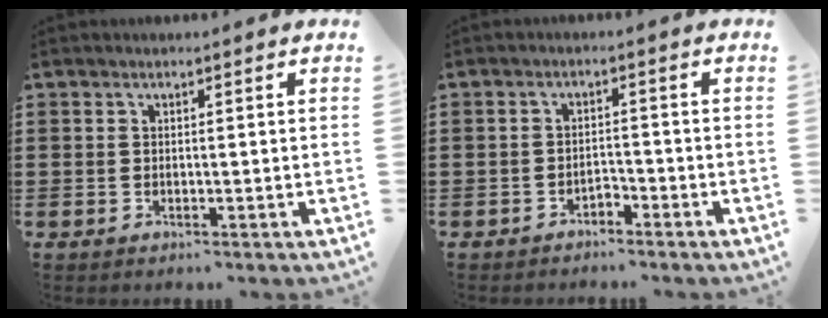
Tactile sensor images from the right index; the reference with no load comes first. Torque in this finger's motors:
{"motor_torque": [0.45, 0.37, 0.02, -0.01]}